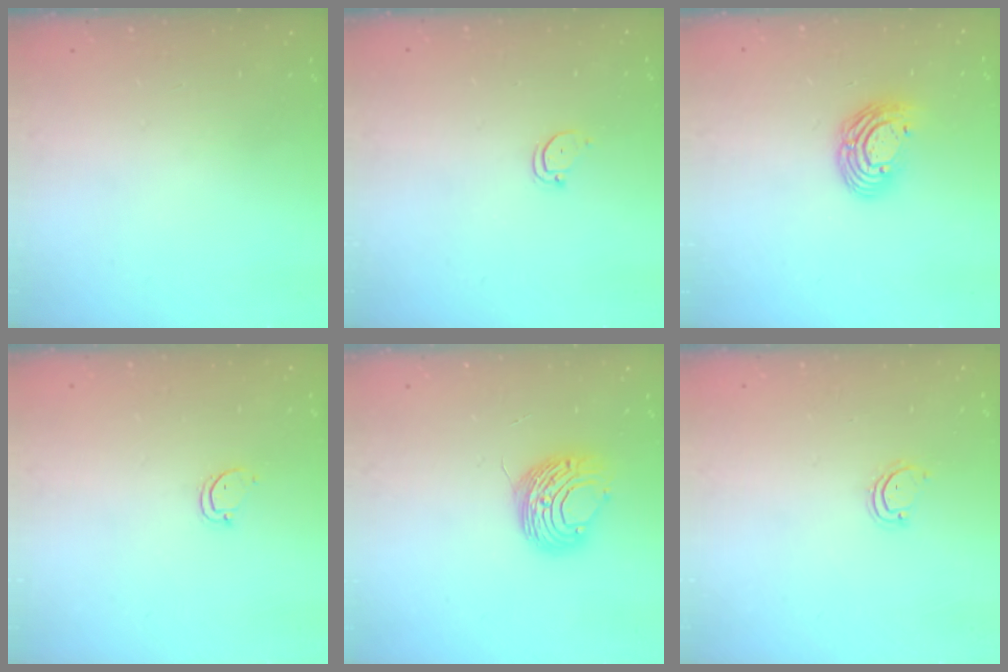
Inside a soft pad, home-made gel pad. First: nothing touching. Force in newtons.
{"total": 2.4, "press": 2.4, "slide": 0.2}
{"total": 9.5, "press": 9.4, "slide": 1.7}
{"total": 2.6, "press": 2.6, "slide": 0.3}
{"total": 9.7, "press": 9.7, "slide": 0.6}
{"total": 2.8, "press": 2.8, "slide": 0.3}